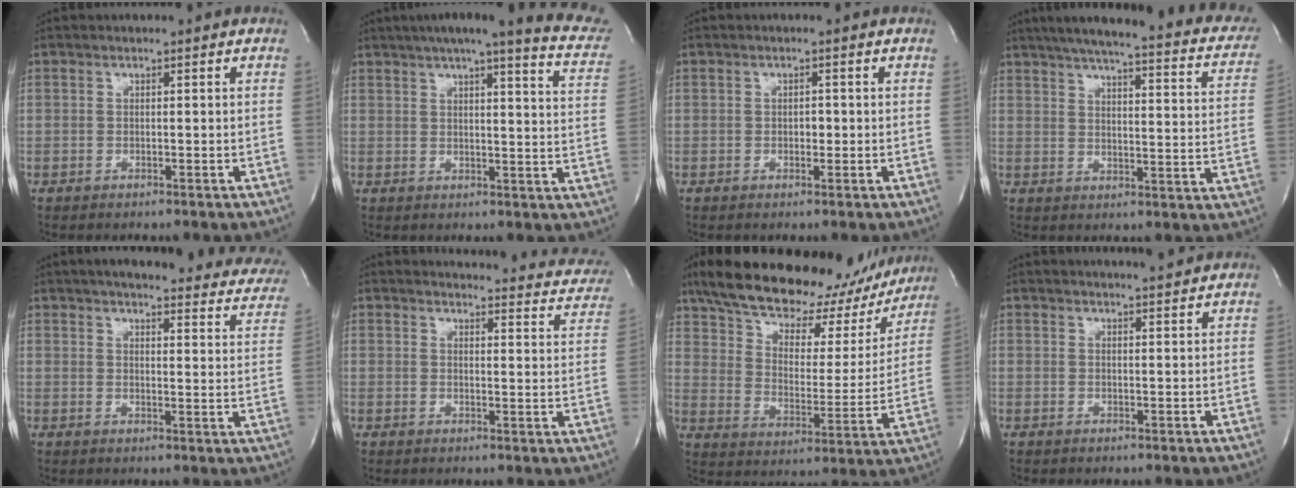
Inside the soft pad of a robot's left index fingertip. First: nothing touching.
{"total": 20.4, "force": [16.9, 1.7, 11.3], "torque": [-0.147, -0.024, 0.186]}
{"total": 1.1, "force": [-0.4, 0.7, 0.7], "torque": [-0.010, -0.002, -0.006]}
{"total": 27.0, "force": [22.1, 4.8, 14.7], "torque": [-0.214, -0.014, 0.254]}
{"total": 26.7, "force": [23.6, 5.5, 11.3], "torque": [-0.149, -0.044, 0.258]}
{"total": 21.1, "force": [20.1, 4.6, 4.4], "torque": [-0.037, -0.068, 0.202]}
{"total": 28.0, "force": [23.1, 10.8, 11.5], "torque": [-0.202, 0.016, 0.310]}
{"total": 5.2, "force": [4.9, 0.1, 1.4], "torque": [-0.026, 0.005, 0.058]}